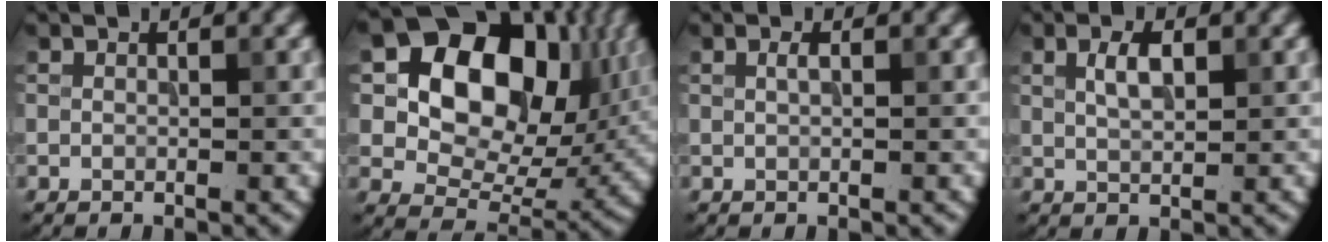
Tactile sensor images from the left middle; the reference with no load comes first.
{"total": 14.1, "force": [3.6, 9.8, 9.5], "torque": [-0.138, 0.002, 0.062]}
{"total": 0.7, "force": [0.2, 0.2, 0.6], "torque": [-0.013, 0.004, 0.004]}
{"total": 2.4, "force": [0.9, 1.0, 2.0], "torque": [-0.041, 0.002, 0.018]}